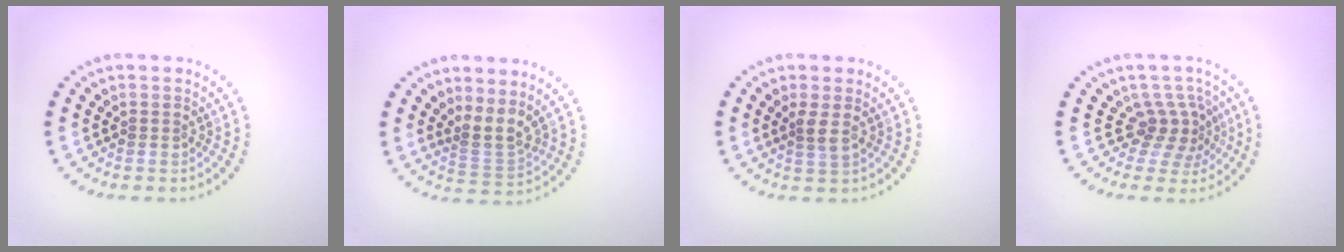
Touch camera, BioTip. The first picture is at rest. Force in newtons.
{"total": 2.5, "press": 1.8, "slide": 1.7}
{"total": 1.4, "press": 1.1, "slide": 0.9}
{"total": 2.9, "press": 1.9, "slide": 2.2}